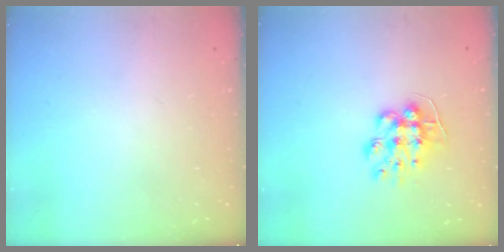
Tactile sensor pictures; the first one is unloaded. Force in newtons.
{"total": 9.8, "press": 9.8, "slide": 0.1}